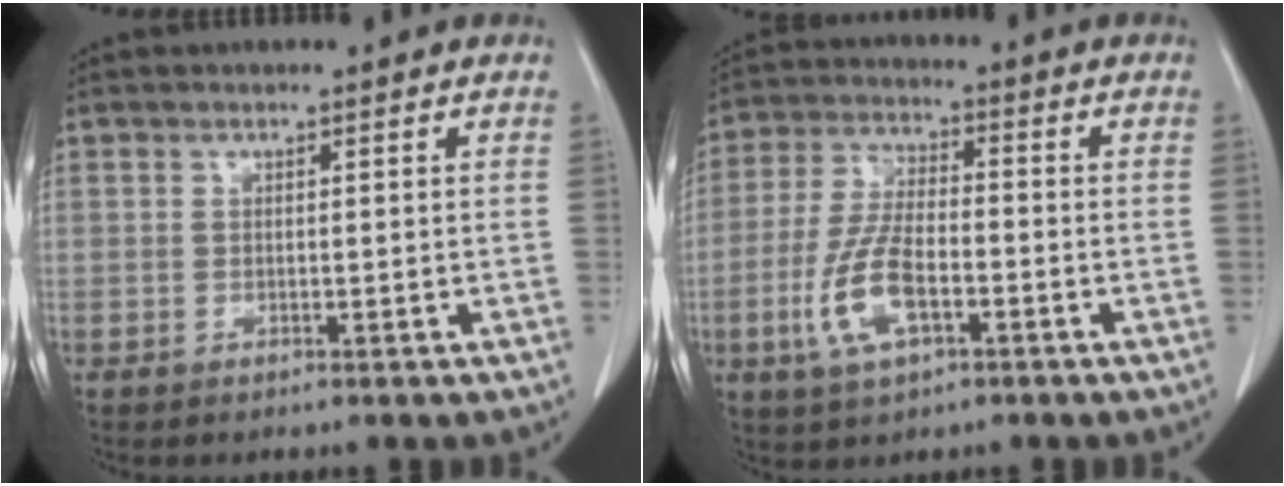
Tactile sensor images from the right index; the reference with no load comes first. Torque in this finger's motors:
{"motor_torque": [0.31, 0.13, 0.04, -0.01]}